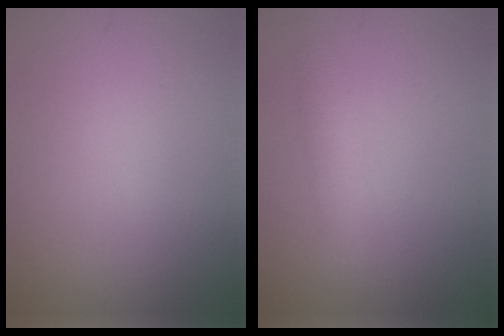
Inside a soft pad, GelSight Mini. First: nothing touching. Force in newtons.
{"total": 2.4, "press": 2.4, "slide": 0.2}